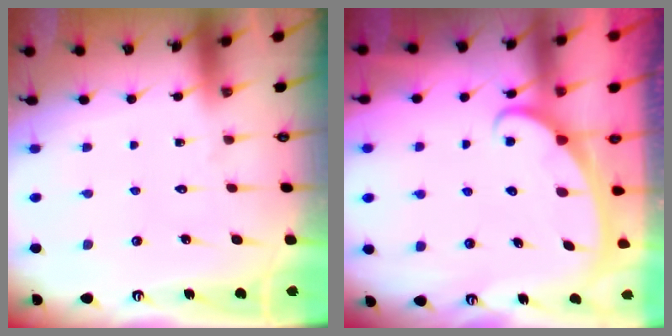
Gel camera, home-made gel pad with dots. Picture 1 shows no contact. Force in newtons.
{"total": 2.5, "press": 2.5, "slide": 0.4}